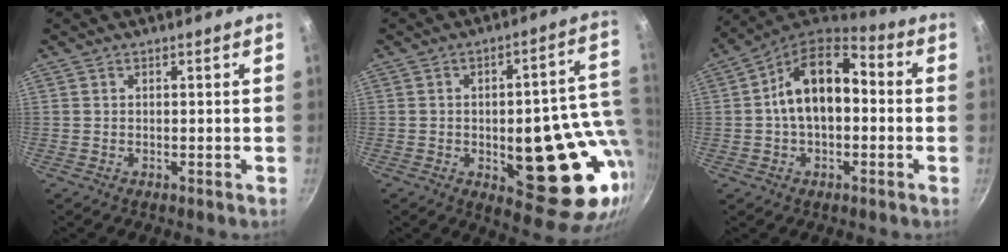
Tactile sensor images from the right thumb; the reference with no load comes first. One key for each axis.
{"total": 21.9, "fx": -2.3, "fy": 9.7, "fz": 19.5, "tx": -0.188, "ty": -0.003, "tz": -0.022}
{"total": 15.4, "fx": 0.5, "fy": 9.6, "fz": 12.0, "tx": -0.174, "ty": 0.041, "tz": -0.010}